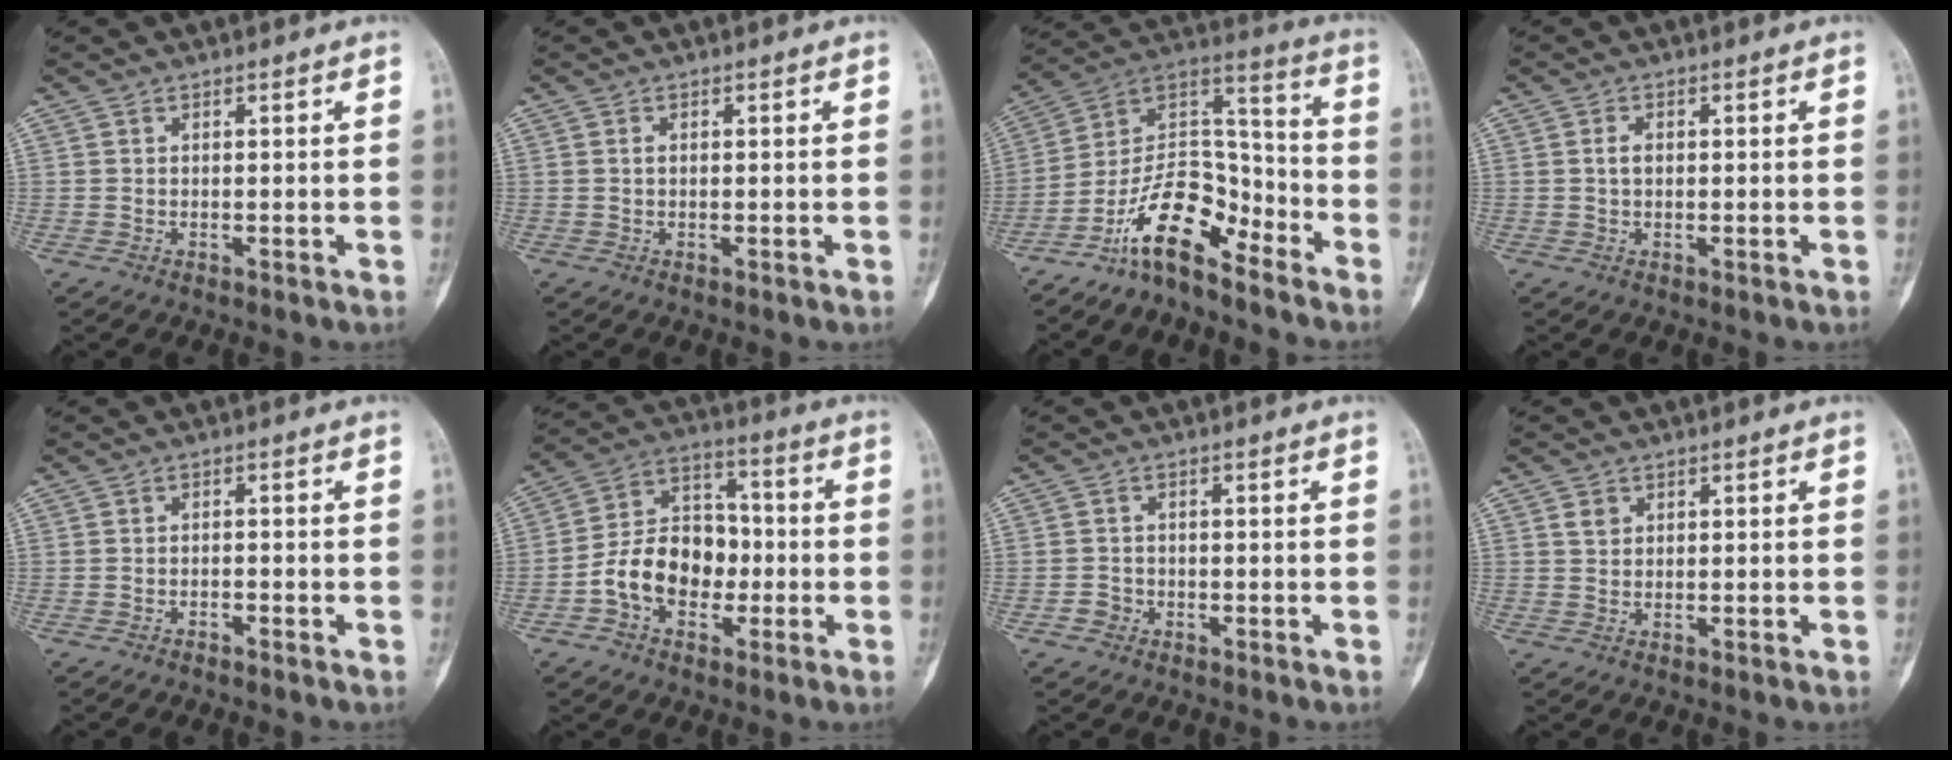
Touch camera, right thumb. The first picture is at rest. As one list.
[{"total": 0.6, "force": [0.1, 0.4, 0.5], "torque": [-0.008, 0.001, 0.000]}, {"total": 13.9, "force": [-9.8, 5.8, 8.0], "torque": [-0.122, 0.099, -0.189]}, {"total": 1.8, "force": [0.2, 1.1, 1.4], "torque": [-0.025, 0.005, 0.002]}, {"total": 1.0, "force": [-1.0, 0.3, 0.3], "torque": [-0.008, 0.010, -0.016]}, {"total": 13.4, "force": [-3.2, 9.7, 8.6], "torque": [-0.116, 0.047, -0.063]}, {"total": 2.0, "force": [-1.0, 1.6, 0.3], "torque": [0.003, 0.011, -0.022]}, {"total": 1.9, "force": [0.9, 1.5, 0.8], "torque": [-0.007, -0.003, 0.016]}]